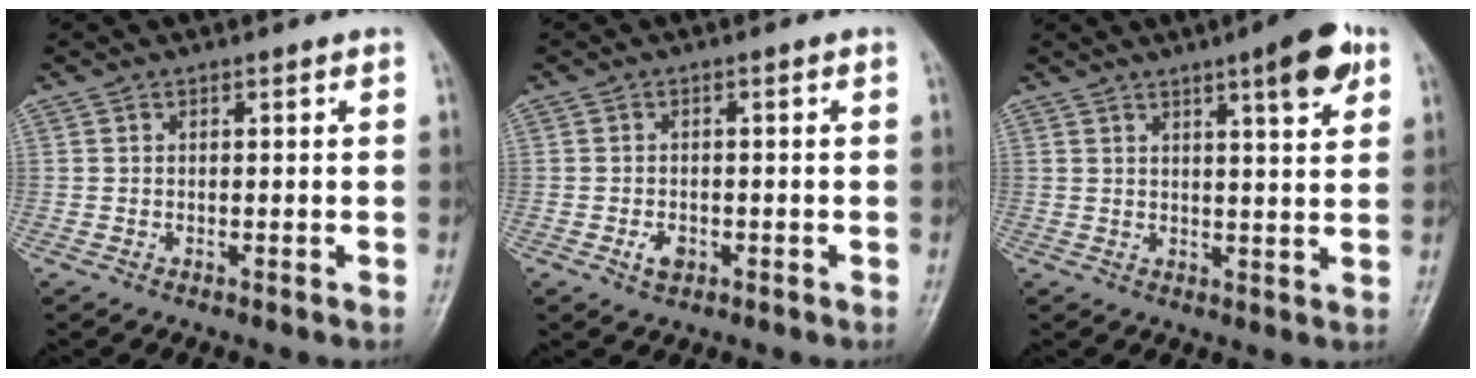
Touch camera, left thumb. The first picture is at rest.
{"total": 2.4, "force": [-1.0, 1.6, 1.6], "torque": [-0.027, 0.003, -0.014]}
{"total": 8.5, "force": [4.5, 1.8, 7.0], "torque": [-0.085, -0.018, 0.059]}